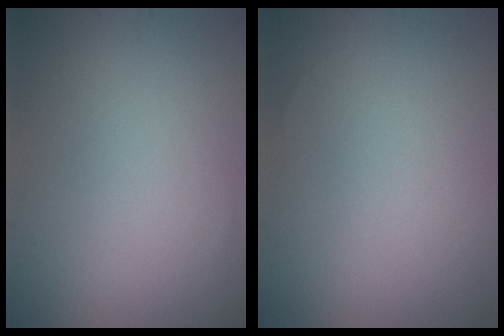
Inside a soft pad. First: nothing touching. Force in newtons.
{"total": 0.0}